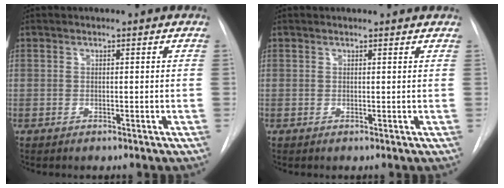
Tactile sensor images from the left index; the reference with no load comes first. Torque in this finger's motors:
{"motor_torque": [0.37, -0.54, -0.07, 0.00]}